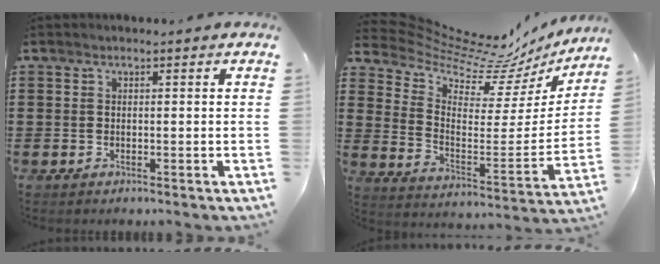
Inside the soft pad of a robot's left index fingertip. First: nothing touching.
{"total": 7.6, "force": [6.9, 2.2, 2.5], "torque": [-0.072, -0.073, 0.110]}